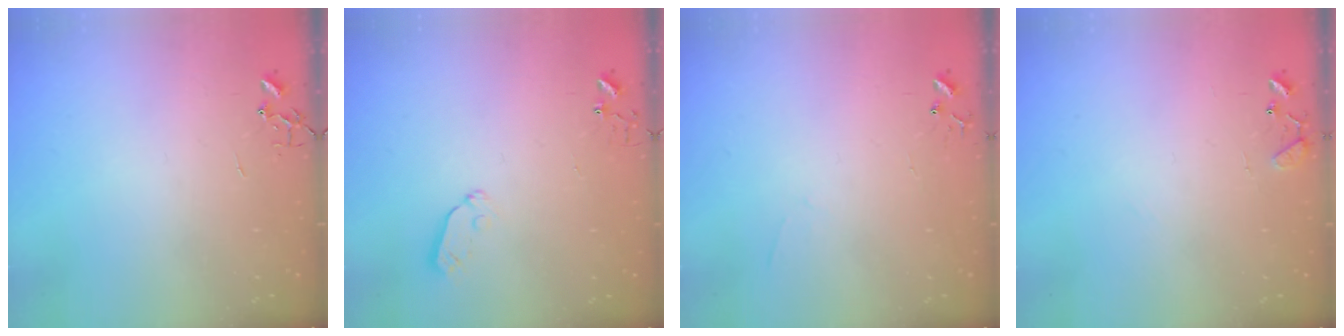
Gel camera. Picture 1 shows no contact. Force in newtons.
{"total": 3.7, "press": 3.7, "slide": 0.5}
{"total": 4.4, "press": 4.4, "slide": 0.4}
{"total": 8.4, "press": 8.4, "slide": 0.7}